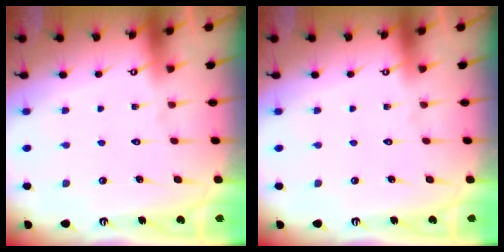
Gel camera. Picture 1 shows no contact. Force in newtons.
{"total": 0.0}